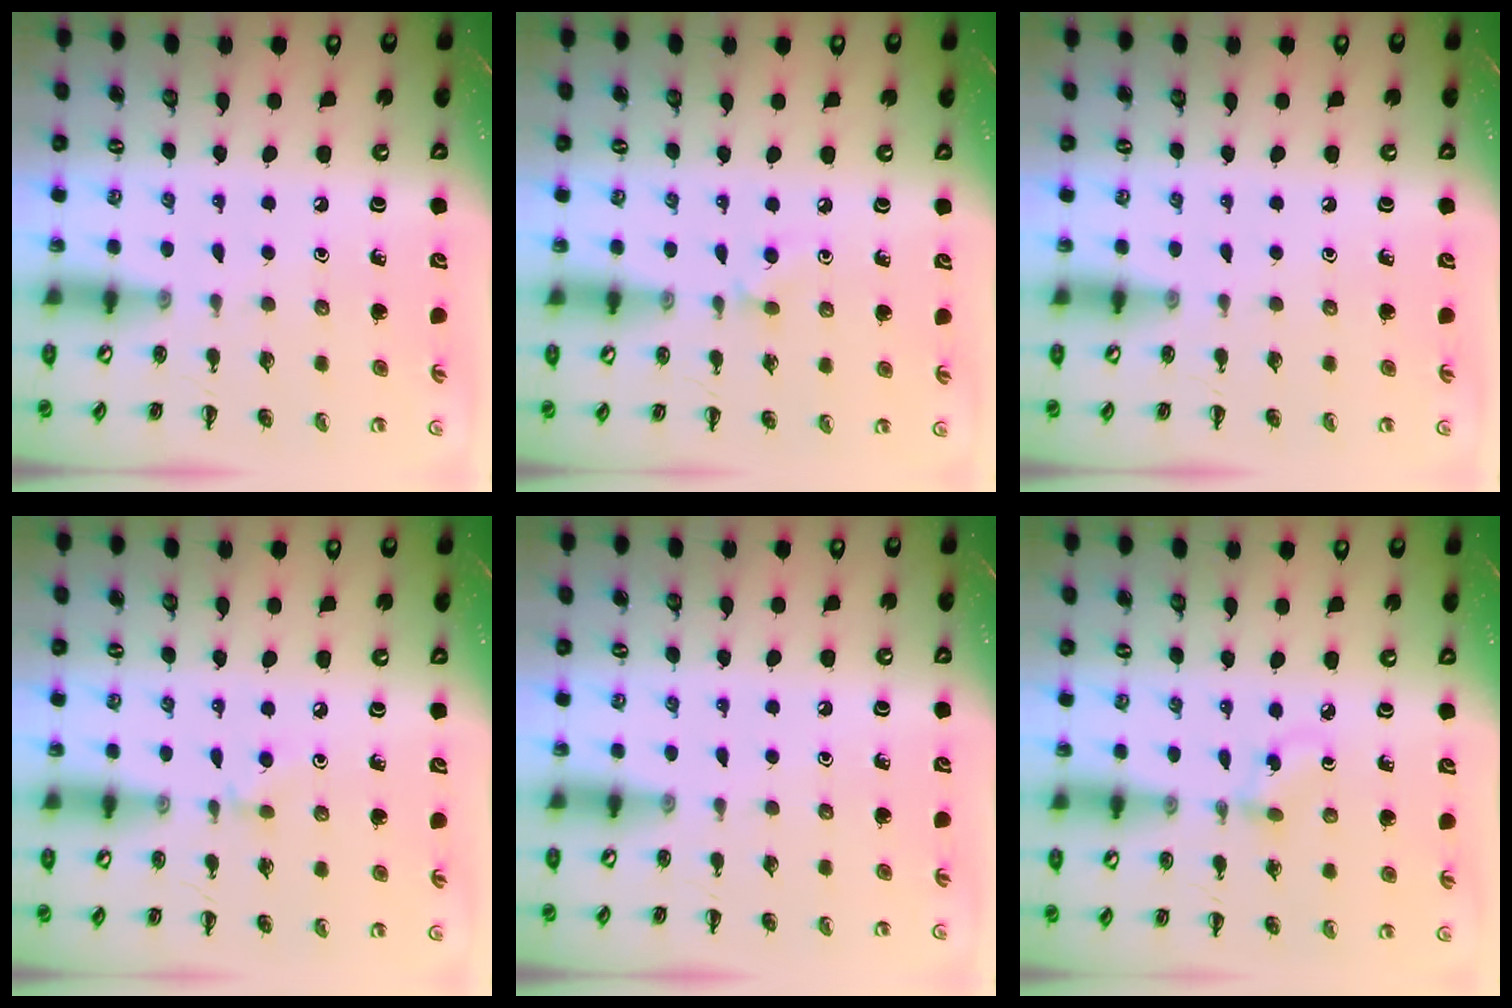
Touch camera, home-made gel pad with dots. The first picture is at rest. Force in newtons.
{"total": 5.2, "press": 4.9, "slide": 1.7}
{"total": 0.0}
{"total": 3.7, "press": 3.5, "slide": 1.2}
{"total": 0.0}
{"total": 3.1, "press": 2.8, "slide": 1.3}